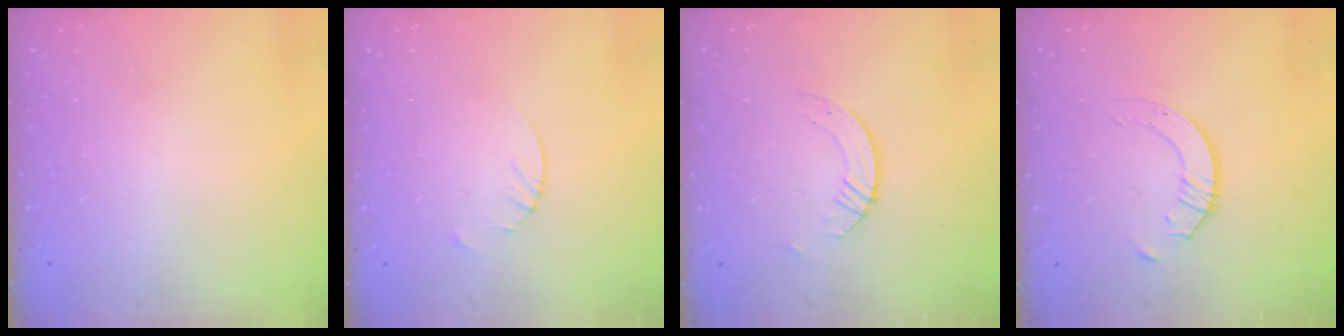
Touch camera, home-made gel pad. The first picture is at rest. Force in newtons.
{"total": 1.9, "press": 1.9, "slide": 0.2}
{"total": 2.8, "press": 2.8, "slide": 0.2}
{"total": 2.1, "press": 2.1, "slide": 0.2}